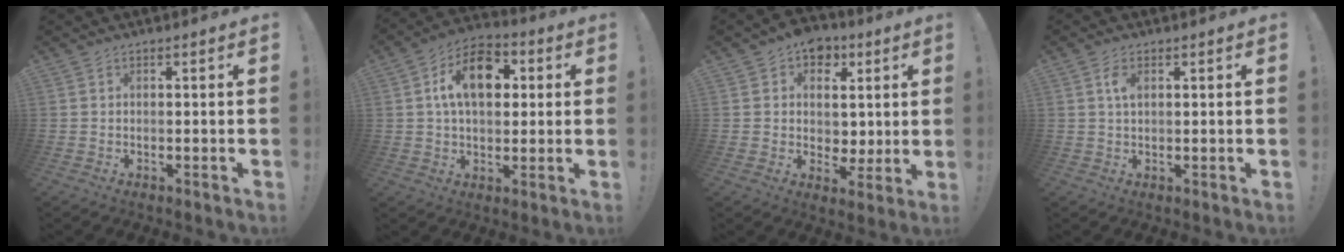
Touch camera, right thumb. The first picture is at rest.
{"total": 14.9, "force": [4.0, 9.6, 10.7], "torque": [-0.157, 0.004, 0.073]}
{"total": 9.4, "force": [4.1, 8.0, 2.7], "torque": [-0.030, -0.025, 0.085]}
{"total": 3.2, "force": [1.0, 1.6, 2.6], "torque": [-0.041, -0.002, 0.014]}